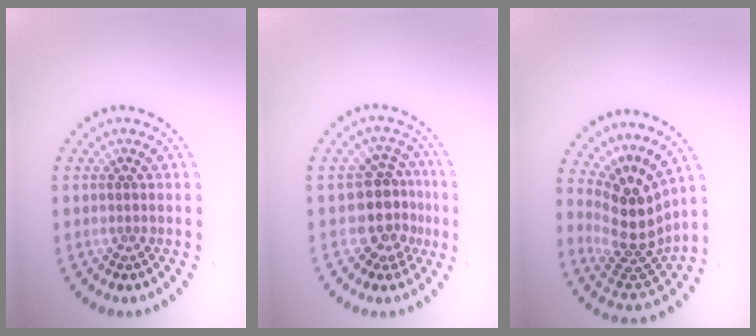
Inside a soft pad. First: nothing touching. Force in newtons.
{"total": 3.8, "press": 3.1, "slide": 2.2}
{"total": 4.7, "press": 3.4, "slide": 3.2}